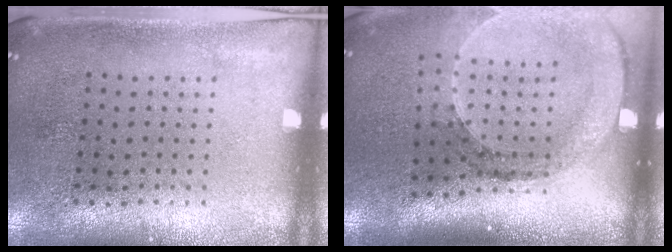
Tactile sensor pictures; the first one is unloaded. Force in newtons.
{"total": 2.8, "press": 2.1, "slide": 1.9}